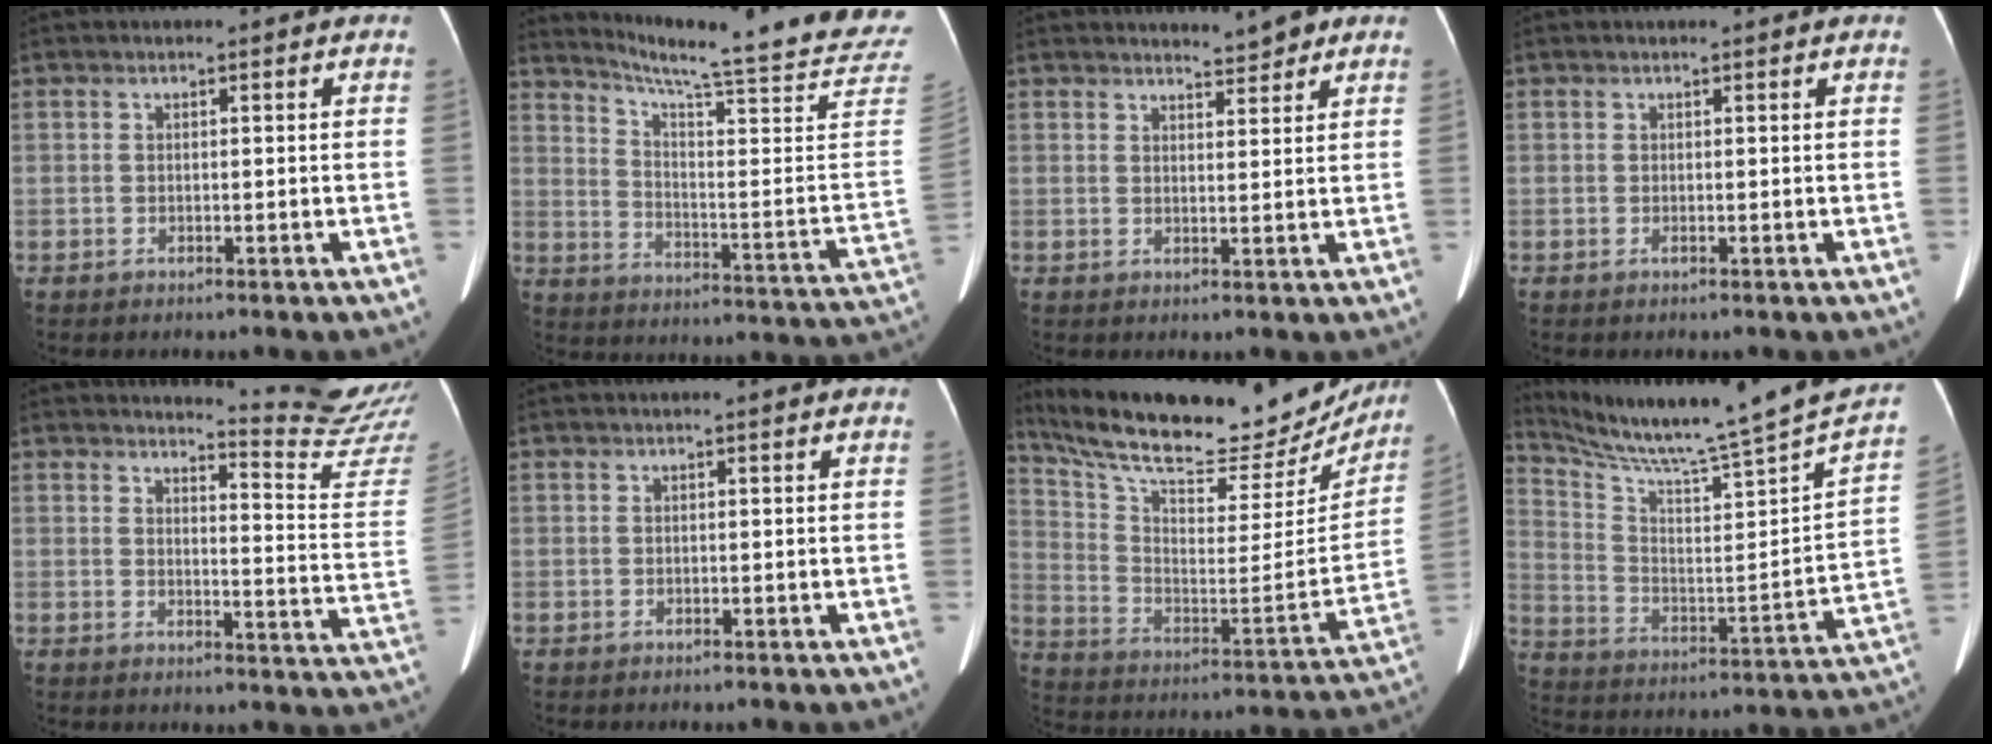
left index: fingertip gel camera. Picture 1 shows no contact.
{"total": 25.9, "force": [23.1, -0.9, 11.7], "torque": [-0.188, -0.133, 0.289]}
{"total": 2.9, "force": [2.8, 0.4, 0.7], "torque": [-0.018, -0.004, 0.038]}
{"total": 0.8, "force": [0.6, 0.1, 0.6], "torque": [-0.010, 0.009, 0.009]}
{"total": 12.9, "force": [12.6, -2.4, 0.5], "torque": [-0.012, -0.140, 0.139]}
{"total": 2.6, "force": [2.3, 0.0, 1.0], "torque": [-0.014, 0.021, 0.026]}
{"total": 28.6, "force": [24.9, 7.9, 11.6], "torque": [-0.203, -0.035, 0.353]}
{"total": 24.4, "force": [21.0, -1.3, 12.2], "torque": [-0.210, -0.085, 0.308]}